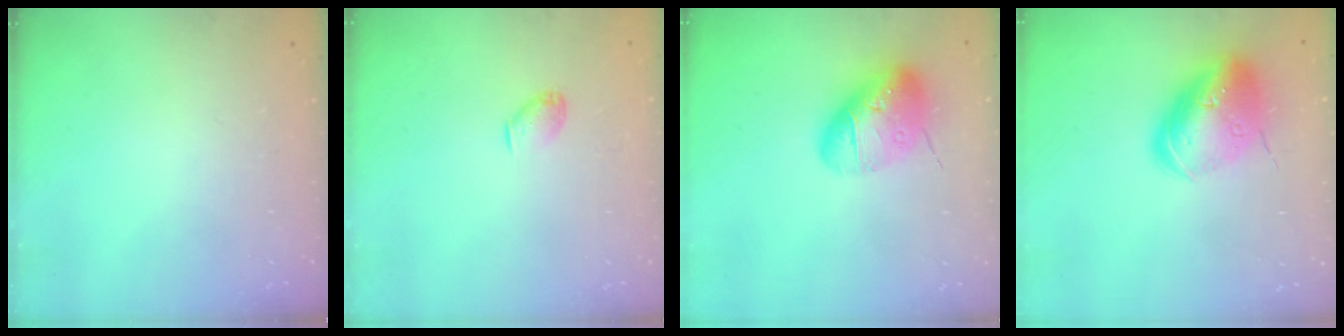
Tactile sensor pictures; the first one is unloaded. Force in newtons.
{"total": 5.7, "press": 5.6, "slide": 1.2}
{"total": 14.9, "press": 14.8, "slide": 1.9}
{"total": 18.3, "press": 18.0, "slide": 2.9}